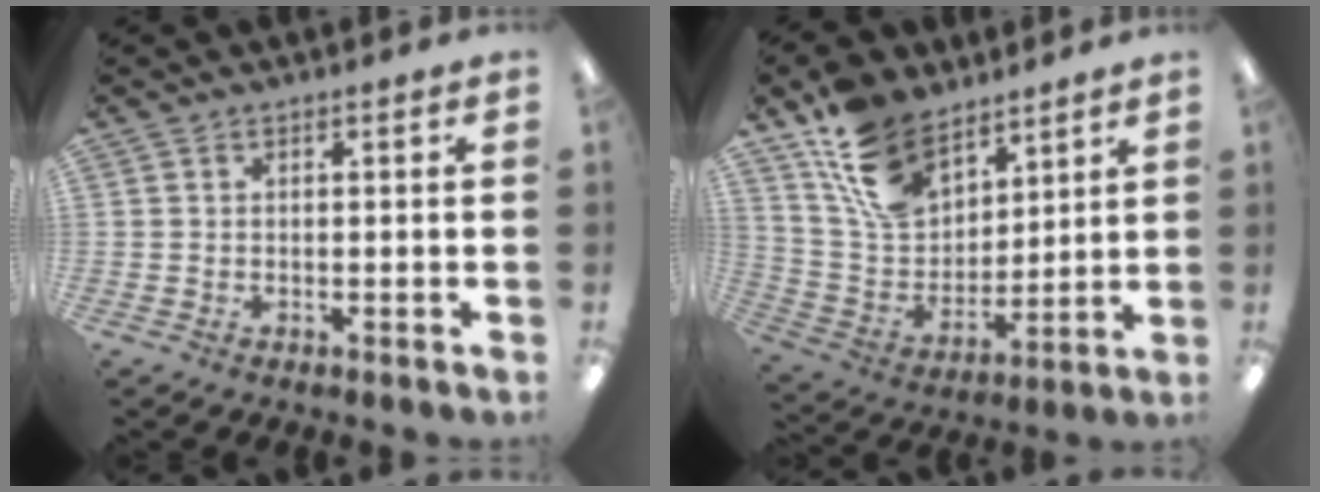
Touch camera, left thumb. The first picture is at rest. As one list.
[{"total": 15.6, "force": [10.5, 9.4, 6.9], "torque": [-0.134, -0.048, 0.202]}]